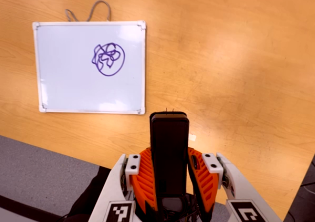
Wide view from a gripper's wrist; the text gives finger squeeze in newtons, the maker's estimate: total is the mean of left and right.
{"total": 4.5, "left": 2.9, "right": 6.1}